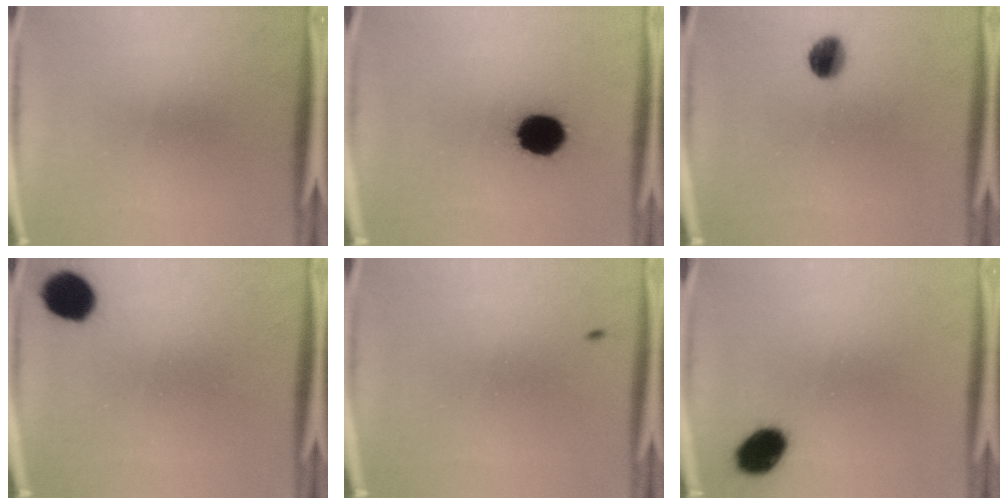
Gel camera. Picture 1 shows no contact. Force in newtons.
{"total": 13.0}
{"total": 5.1}
{"total": 9.9}
{"total": 0.8}
{"total": 7.5}